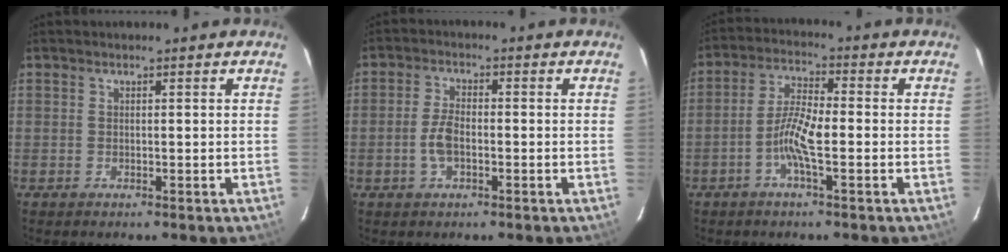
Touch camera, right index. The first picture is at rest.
{"total": 4.2, "force": [-1.3, 2.1, 3.5], "torque": [-0.075, 0.006, -0.021]}
{"total": 6.5, "force": [-2.1, 1.0, 6.0], "torque": [-0.125, 0.009, -0.046]}